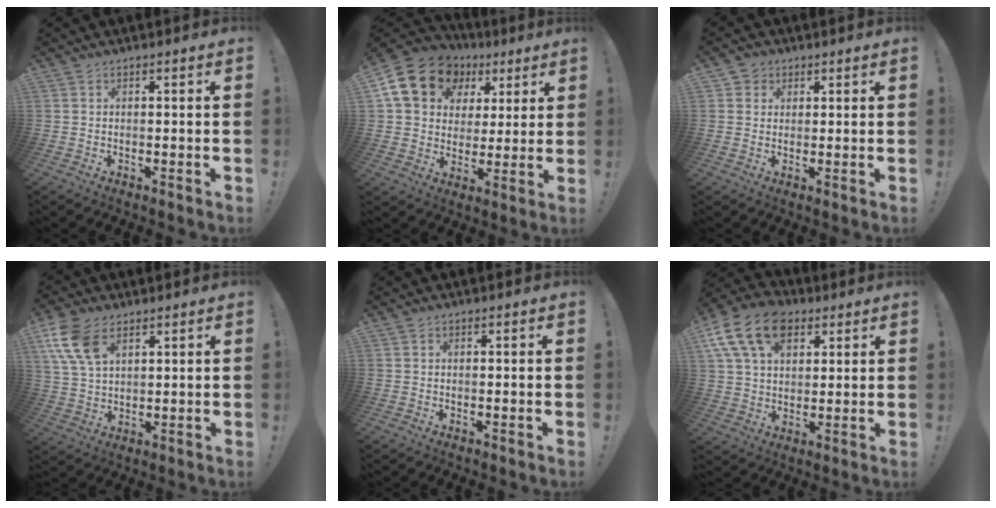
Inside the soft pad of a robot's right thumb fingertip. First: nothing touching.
{"total": 17.9, "force": [7.4, 13.9, 8.5], "torque": [-0.125, -0.028, 0.151]}
{"total": 3.3, "force": [1.3, 3.0, 0.6], "torque": [-0.003, -0.002, 0.023]}
{"total": 11.4, "force": [5.9, 6.6, 7.1], "torque": [-0.148, -0.012, 0.112]}
{"total": 0.0}
{"total": 16.7, "force": [7.8, 11.2, 9.6], "torque": [-0.158, -0.033, 0.145]}